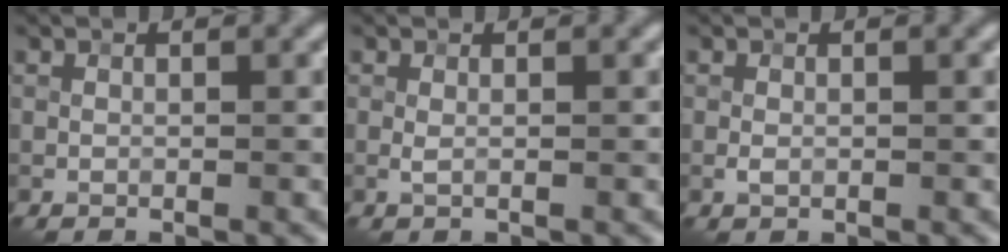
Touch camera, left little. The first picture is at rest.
{"total": 0.6, "force": [0.0, 0.1, 0.6], "torque": [-0.015, 0.001, 0.000]}
{"total": 0.7, "force": [-0.1, 0.5, 0.5], "torque": [-0.010, 0.000, -0.002]}